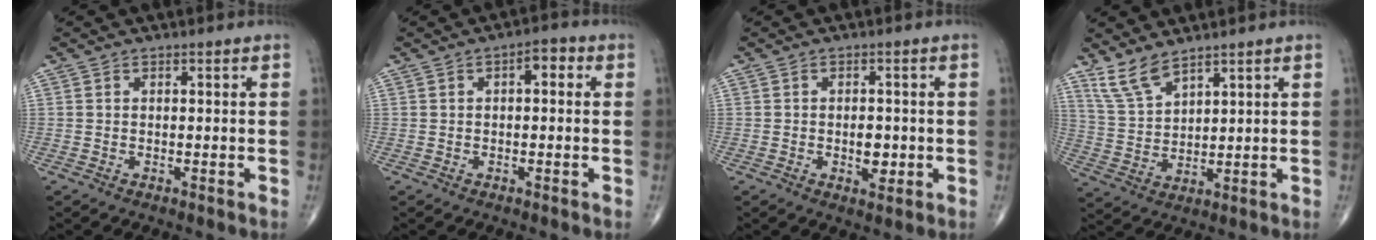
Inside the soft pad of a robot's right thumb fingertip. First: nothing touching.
{"total": 3.4, "force": [0.7, 1.7, 2.9], "torque": [-0.034, 0.011, 0.002]}
{"total": 3.7, "force": [-0.5, 2.2, 3.0], "torque": [-0.032, 0.001, -0.003]}
{"total": 6.7, "force": [5.4, 2.0, 3.4], "torque": [-0.066, -0.030, 0.121]}